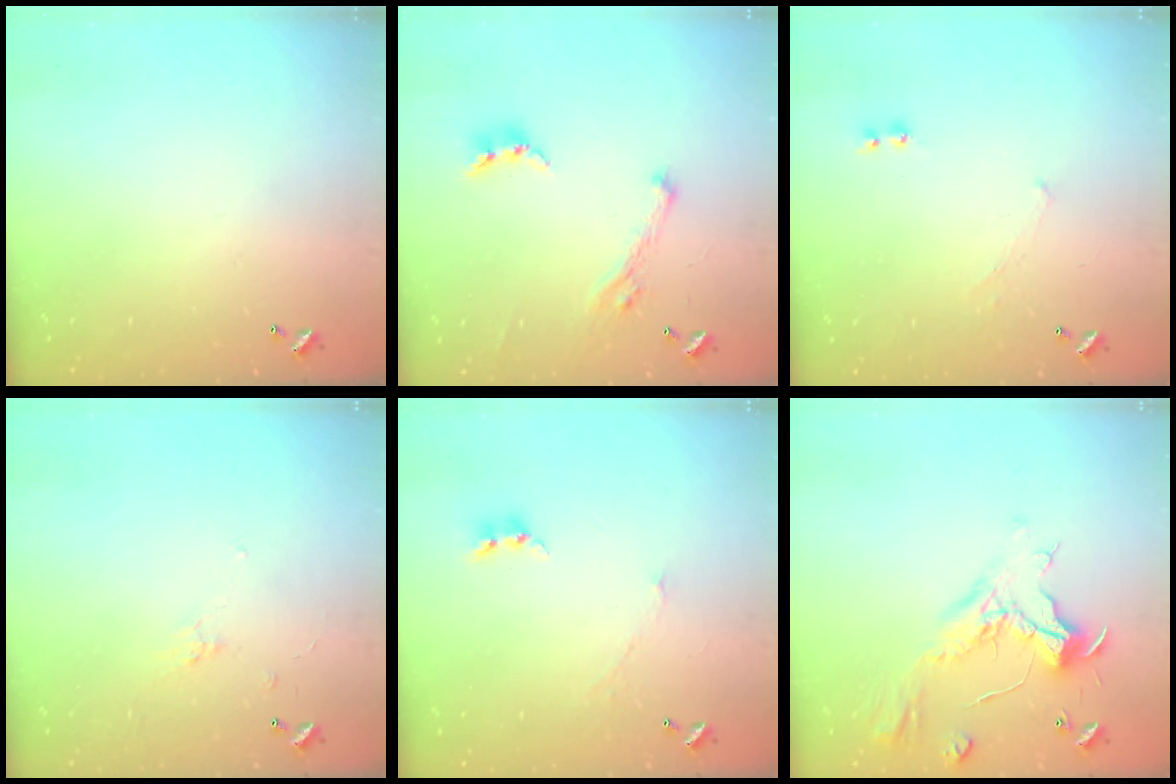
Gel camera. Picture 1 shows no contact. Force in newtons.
{"total": 2.7, "press": 2.7, "slide": 0.4}
{"total": 1.1, "press": 0.9, "slide": 0.5}
{"total": 1.3, "press": 1.3, "slide": 0.3}
{"total": 1.1, "press": 1.1, "slide": 0.4}
{"total": 1.1, "press": 0.5, "slide": 1.0}